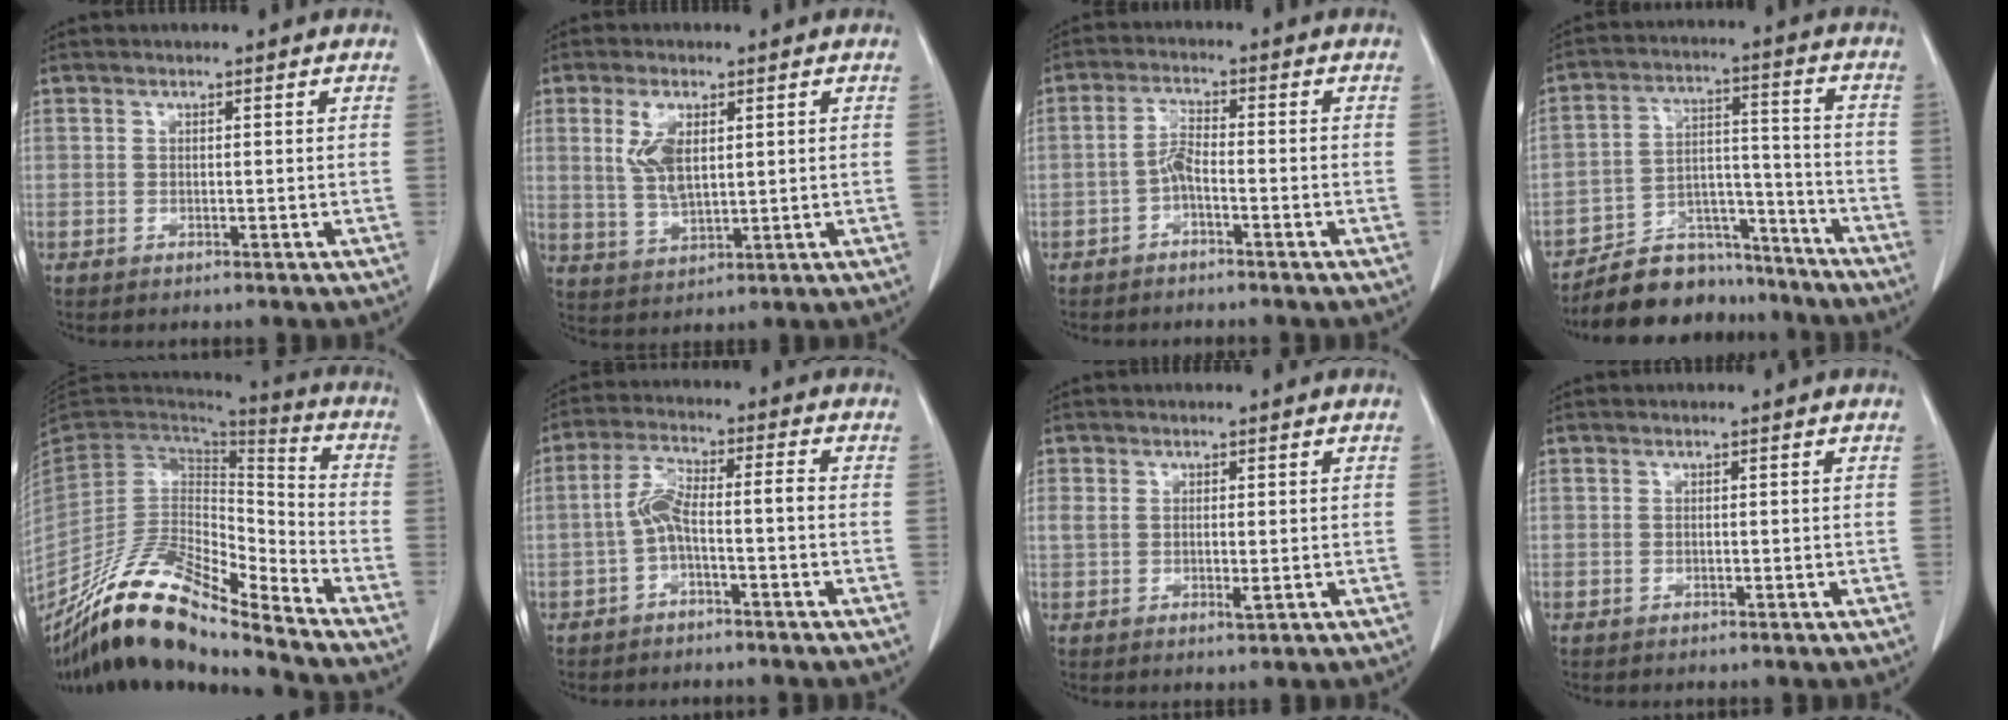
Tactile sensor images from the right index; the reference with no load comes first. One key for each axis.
{"total": 6.5, "fx": 1.8, "fy": 2.9, "fz": 5.6, "tx": -0.123, "ty": 0.006, "tz": 0.043}
{"total": 3.5, "fx": -1.8, "fy": 1.0, "fz": 2.9, "tx": -0.066, "ty": 0.010, "tz": -0.034}
{"total": 13.1, "fx": -11.8, "fy": 5.3, "fz": 2.1, "tx": -0.021, "ty": 0.051, "tz": -0.194}
{"total": 21.3, "fx": -17.5, "fy": 3.1, "fz": 11.7, "tx": -0.241, "ty": -0.002, "tz": -0.331}
{"total": 6.3, "fx": -1.6, "fy": 1.4, "fz": 5.9, "tx": -0.124, "ty": 0.029, "tz": -0.031}
{"total": 3.4, "fx": -0.1, "fy": 1.6, "fz": 3.0, "tx": -0.076, "ty": 0.007, "tz": 0.003}
{"total": 0.0}